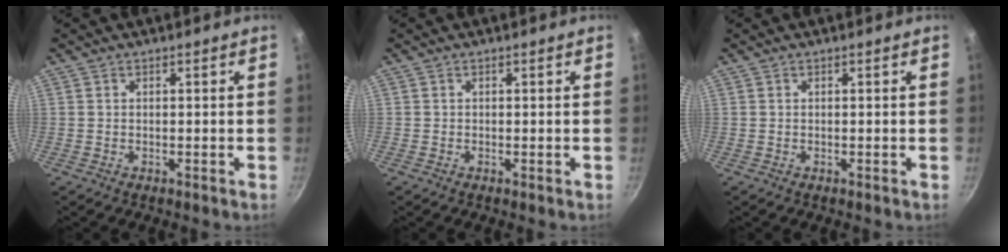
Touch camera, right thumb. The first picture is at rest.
{"total": 0.0}
{"total": 0.0}